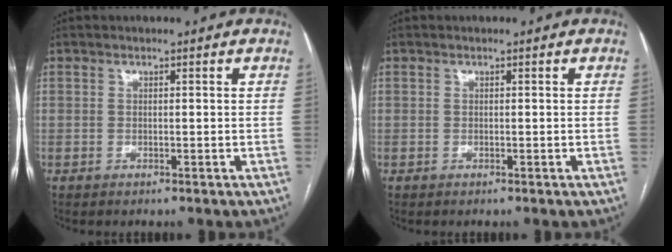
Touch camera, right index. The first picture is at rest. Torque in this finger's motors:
{"motor_torque": [0.00, 0.00, 0.00, 0.01]}